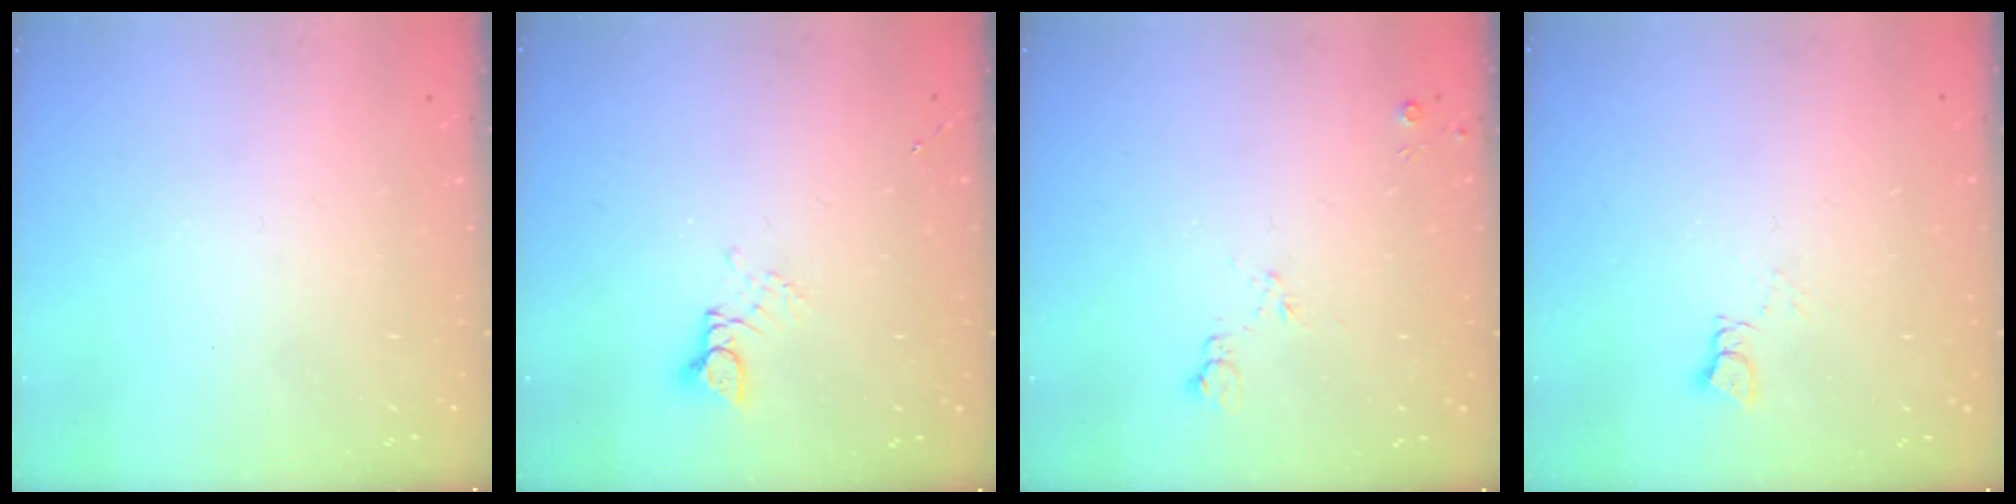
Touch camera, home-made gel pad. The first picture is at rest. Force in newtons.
{"total": 2.4, "press": 2.4, "slide": 0.2}
{"total": 4.6, "press": 4.5, "slide": 0.9}
{"total": 3.2, "press": 3.2, "slide": 0.4}